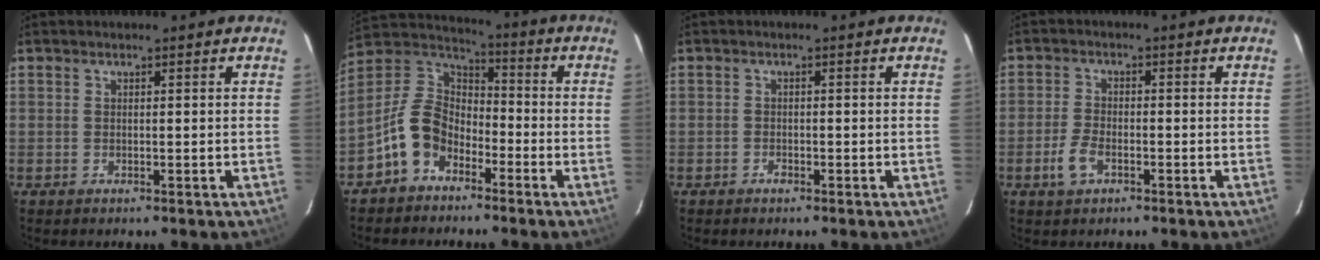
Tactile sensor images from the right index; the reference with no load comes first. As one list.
[{"total": 11.3, "force": [-6.1, 7.7, 5.6], "torque": [-0.127, 0.025, -0.123]}, {"total": 1.1, "force": [-0.9, 0.6, 0.4], "torque": [-0.007, 0.001, -0.017]}, {"total": 4.6, "force": [-2.2, 2.4, 3.2], "torque": [-0.077, -0.001, -0.042]}]